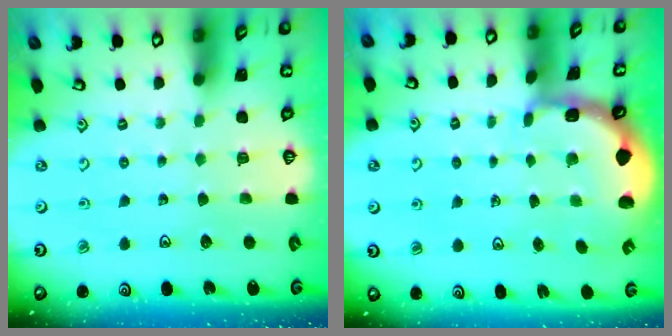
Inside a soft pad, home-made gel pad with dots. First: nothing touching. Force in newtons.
{"total": 1.5, "press": 1.2, "slide": 0.7}